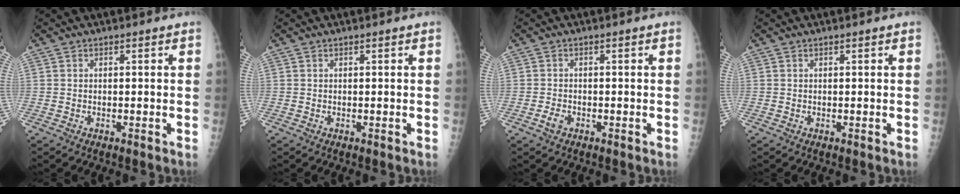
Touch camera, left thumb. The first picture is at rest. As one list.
[{"total": 0.0}, {"total": 1.9, "force": [-0.9, 1.2, 1.1], "torque": [-0.026, 0.004, -0.017]}, {"total": 0.0}]